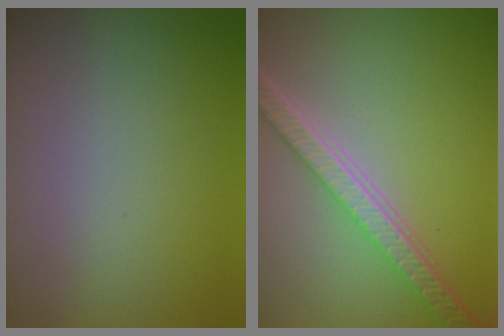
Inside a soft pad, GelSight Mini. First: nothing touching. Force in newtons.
{"total": 5.6, "press": 4.3, "slide": 3.6}